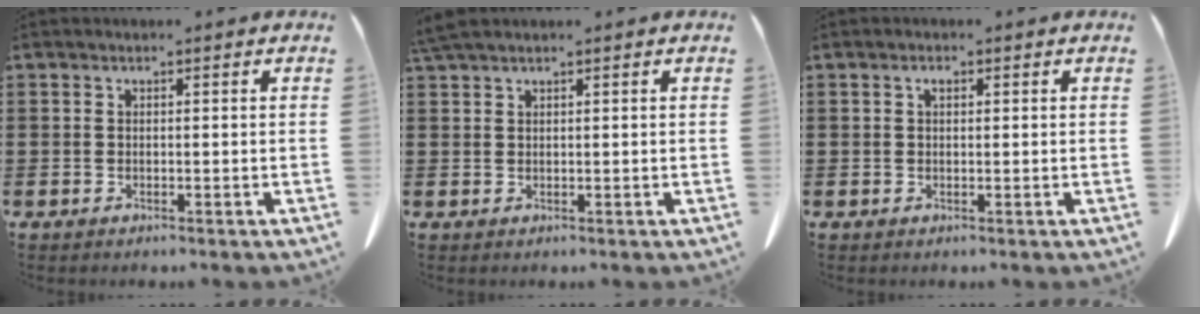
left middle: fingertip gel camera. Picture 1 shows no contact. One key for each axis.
{"total": 1.9, "fx": 1.5, "fy": 0.0, "fz": 1.1, "tx": -0.026, "ty": -0.002, "tz": 0.030}
{"total": 1.0, "fx": 0.4, "fy": 0.4, "fz": 0.8, "tx": -0.018, "ty": 0.002, "tz": 0.008}